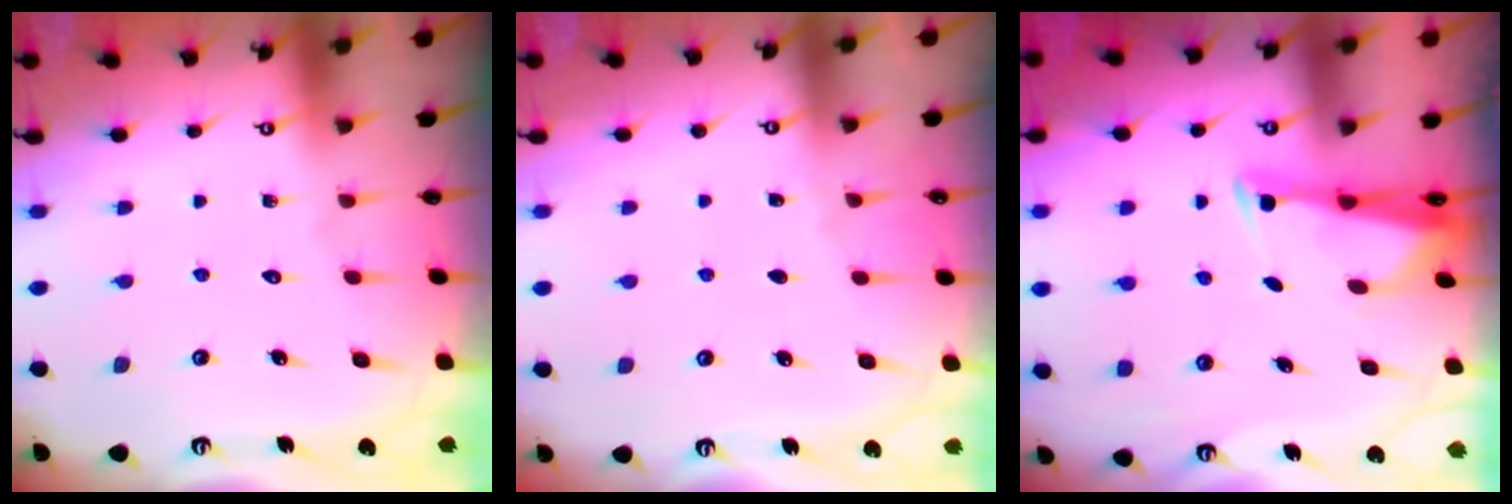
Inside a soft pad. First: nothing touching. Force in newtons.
{"total": 1.8, "press": 1.7, "slide": 0.3}
{"total": 2.7, "press": 2.6, "slide": 0.8}